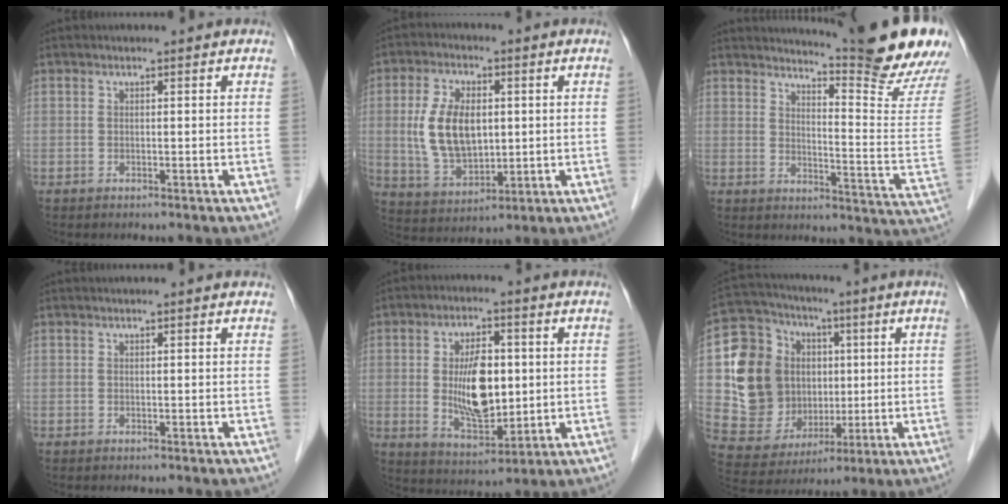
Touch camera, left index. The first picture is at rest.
{"total": 10.0, "force": [0.7, 5.7, 8.2], "torque": [-0.181, 0.003, 0.026]}
{"total": 16.9, "force": [15.5, -2.1, 6.5], "torque": [-0.108, -0.120, 0.190]}
{"total": 1.3, "force": [1.1, 0.0, 0.7], "torque": [-0.006, 0.018, 0.018]}
{"total": 10.1, "force": [0.3, 4.6, 9.0], "torque": [-0.170, -0.002, 0.016]}
{"total": 16.7, "force": [1.3, 14.0, 9.0], "torque": [-0.183, 0.045, 0.050]}